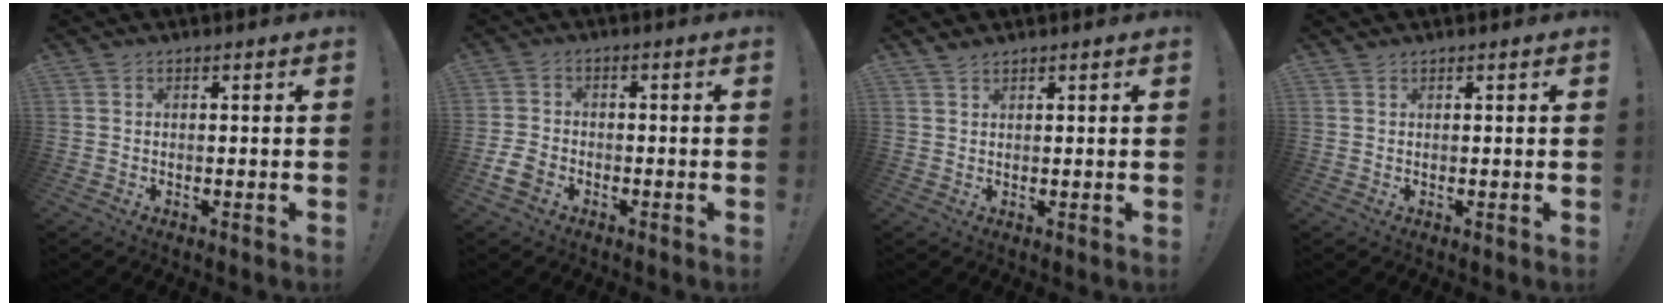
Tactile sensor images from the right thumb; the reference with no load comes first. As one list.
[{"total": 6.1, "force": [-3.0, 4.0, 3.4], "torque": [-0.080, 0.007, -0.055]}, {"total": 1.4, "force": [1.2, 0.5, 0.1], "torque": [0.002, -0.006, 0.023]}, {"total": 0.6, "force": [0.4, 0.3, -0.3], "torque": [0.009, -0.002, 0.008]}]